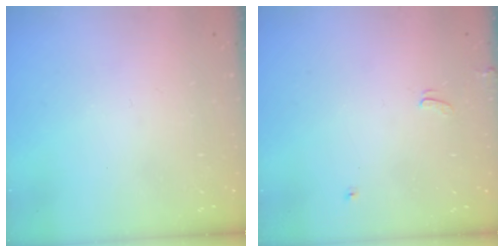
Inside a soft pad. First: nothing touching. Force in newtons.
{"total": 0.0}